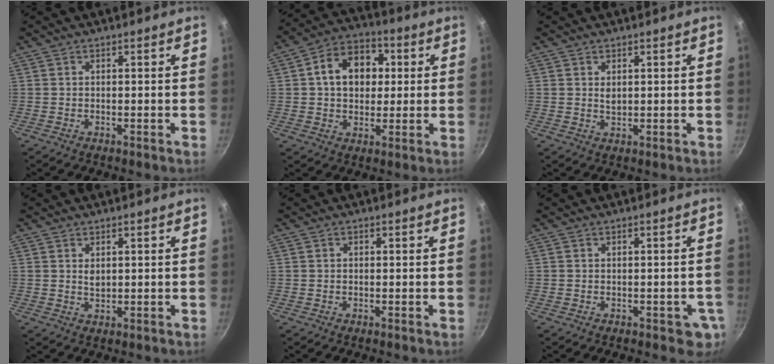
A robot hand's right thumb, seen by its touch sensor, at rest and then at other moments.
{"total": 12.8, "force": [2.3, 9.6, 8.1], "torque": [-0.092, 0.018, 0.023]}
{"total": 1.8, "force": [0.6, 1.1, 1.3], "torque": [-0.020, -0.002, 0.013]}
{"total": 1.8, "force": [0.7, 1.1, 1.3], "torque": [-0.020, -0.002, 0.014]}
{"total": 0.5, "force": [0.0, 0.5, 0.1], "torque": [0.000, 0.003, -0.001]}
{"total": 4.3, "force": [-1.3, 2.6, 3.2], "torque": [-0.016, 0.005, -0.013]}